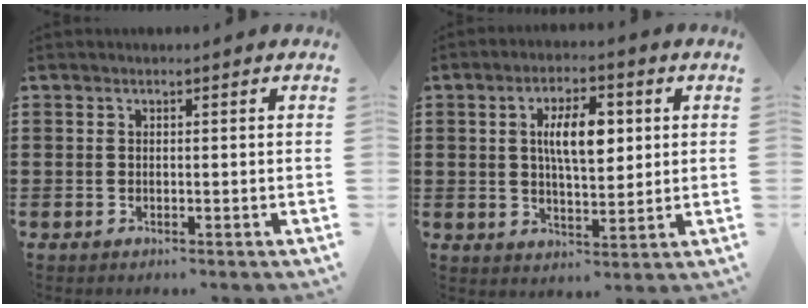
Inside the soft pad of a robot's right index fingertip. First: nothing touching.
{"total": 7.6, "force": [1.7, 3.2, 6.7], "torque": [-0.130, 0.010, 0.026]}